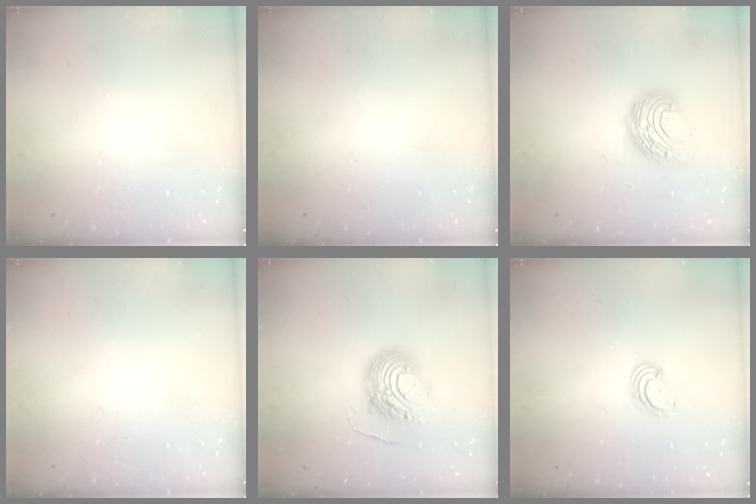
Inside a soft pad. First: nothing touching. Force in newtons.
{"total": 0.0}
{"total": 9.5, "press": 9.5, "slide": 0.5}
{"total": 0.0}
{"total": 10.5, "press": 10.5, "slide": 0.9}
{"total": 2.6, "press": 2.6, "slide": 0.3}